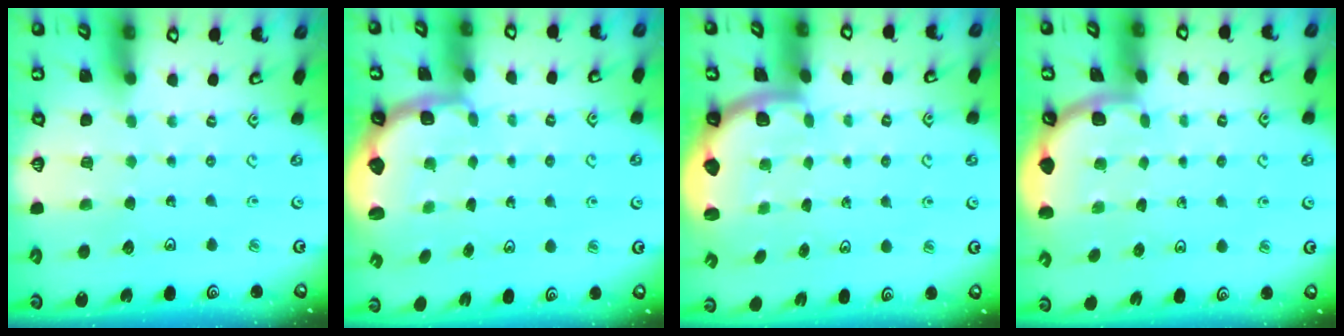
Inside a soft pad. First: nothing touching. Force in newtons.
{"total": 2.6, "press": 2.0, "slide": 1.7}
{"total": 2.1, "press": 2.0, "slide": 0.5}
{"total": 1.8, "press": 1.8, "slide": 0.0}